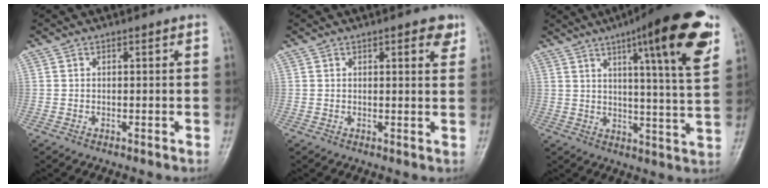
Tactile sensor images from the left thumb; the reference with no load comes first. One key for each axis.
{"total": 3.7, "fx": 2.1, "fy": 1.3, "fz": 2.7, "tx": -0.022, "ty": -0.008, "tz": 0.022}
{"total": 19.1, "fx": 9.8, "fy": 2.7, "fz": 16.2, "tx": -0.205, "ty": -0.035, "tz": 0.133}